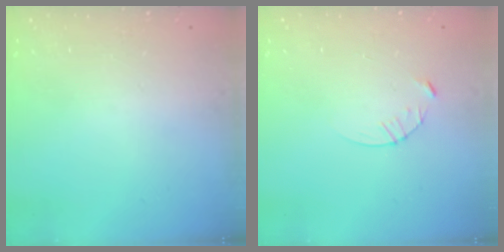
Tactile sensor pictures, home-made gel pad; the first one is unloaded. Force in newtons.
{"total": 3.9, "press": 3.8, "slide": 0.4}